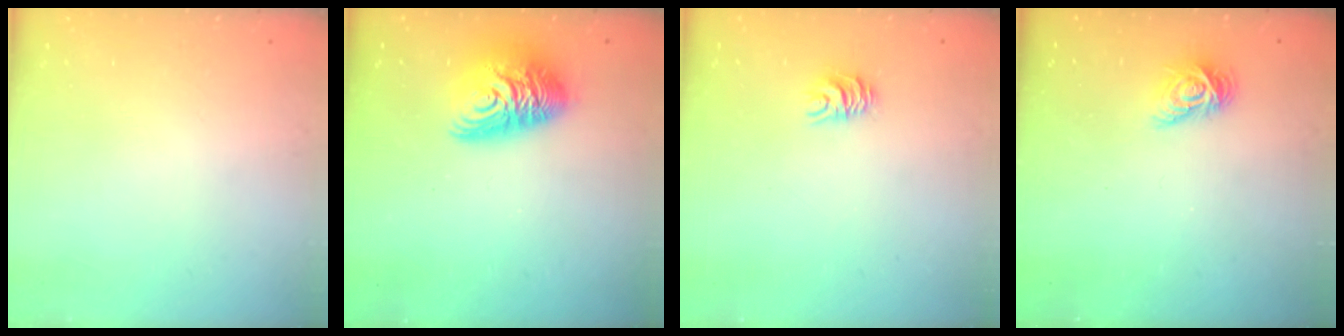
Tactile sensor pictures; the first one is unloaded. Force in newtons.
{"total": 12.1, "press": 12.0, "slide": 1.2}
{"total": 5.3, "press": 5.3, "slide": 0.2}
{"total": 8.3, "press": 8.3, "slide": 0.3}